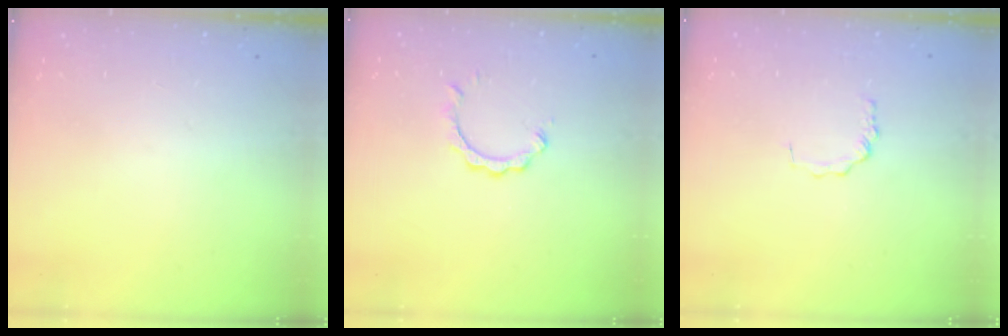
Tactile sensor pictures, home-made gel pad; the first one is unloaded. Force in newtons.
{"total": 2.3, "press": 2.3, "slide": 0.2}
{"total": 2.1, "press": 2.1, "slide": 0.3}